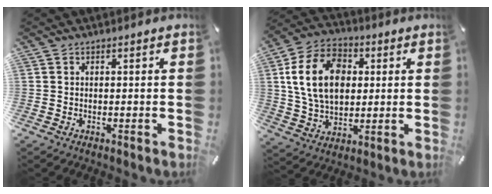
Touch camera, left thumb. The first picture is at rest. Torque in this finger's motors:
{"motor_torque": [0.37, 0.98, 1.53, -1.24, 0.48]}